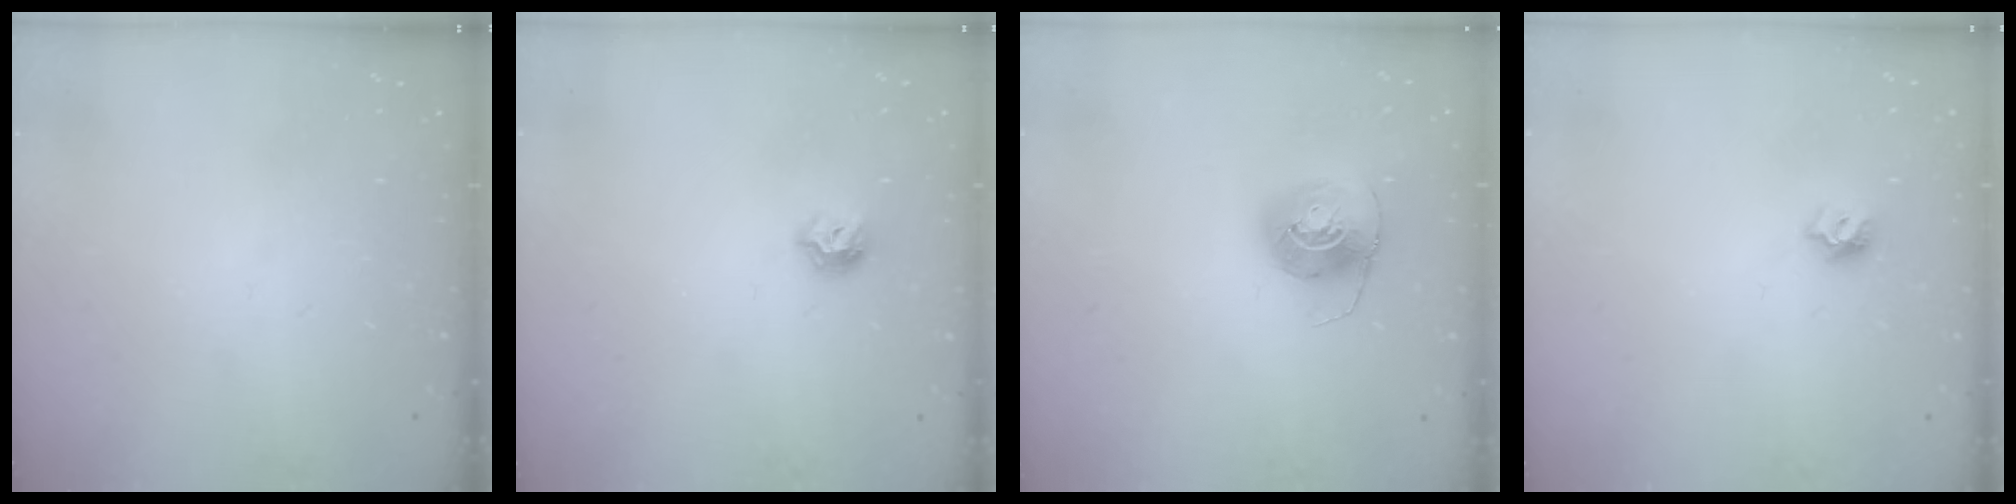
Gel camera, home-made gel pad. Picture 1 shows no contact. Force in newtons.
{"total": 6.3, "press": 6.2, "slide": 0.9}
{"total": 8.1, "press": 8.1, "slide": 0.5}
{"total": 6.9, "press": 6.8, "slide": 0.9}